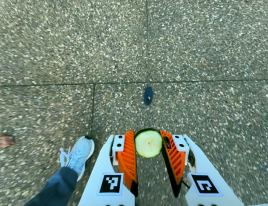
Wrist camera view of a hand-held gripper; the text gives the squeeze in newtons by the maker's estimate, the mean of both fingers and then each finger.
{"total": 8.9, "left": 8.2, "right": 9.5}